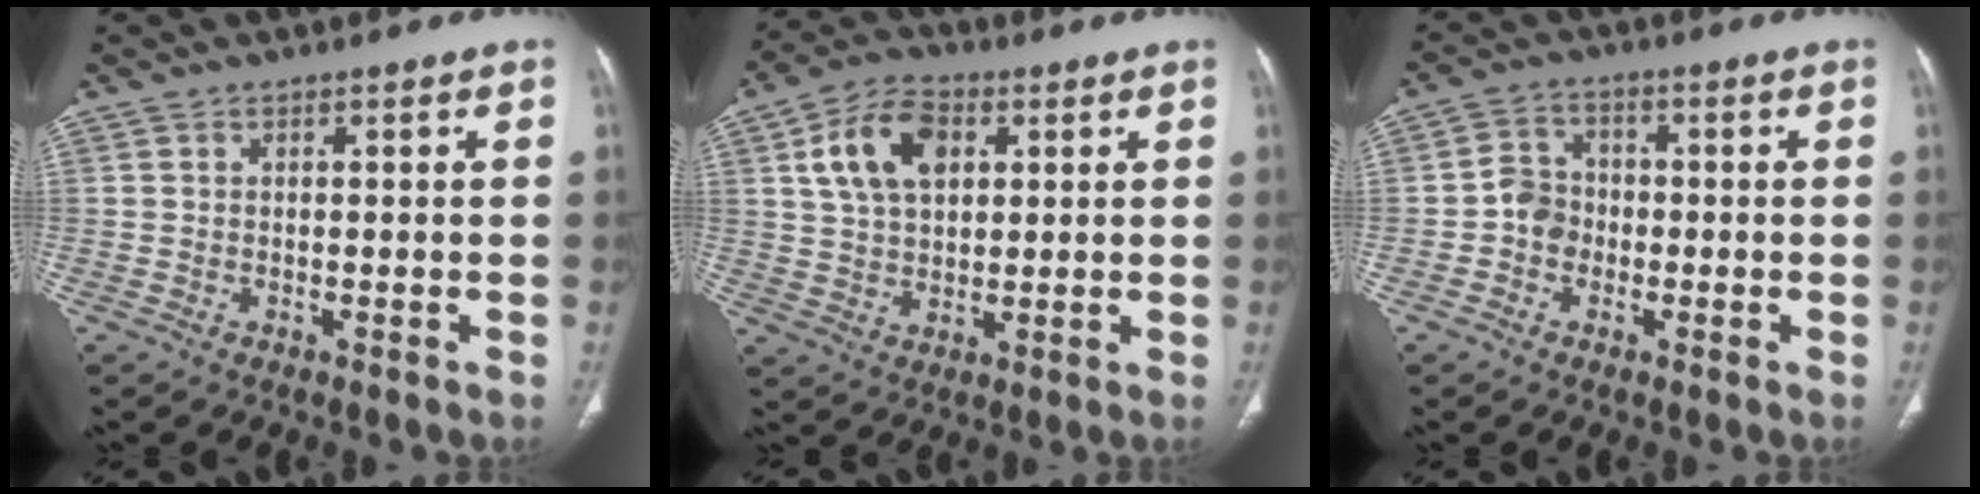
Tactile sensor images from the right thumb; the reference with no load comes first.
{"total": 11.5, "force": [3.7, 7.4, 8.1], "torque": [-0.133, 0.003, 0.065]}
{"total": 4.8, "force": [-1.2, 4.3, 1.9], "torque": [-0.013, 0.017, -0.031]}